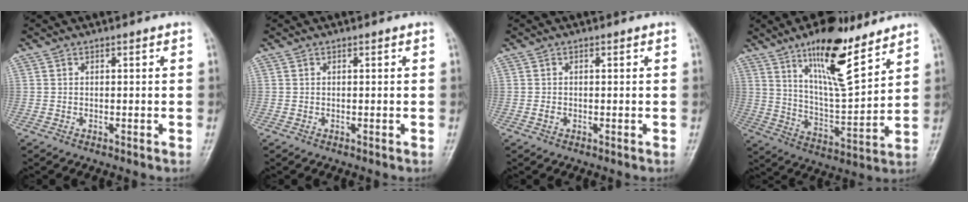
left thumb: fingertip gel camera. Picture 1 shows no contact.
{"total": 0.0}
{"total": 1.0, "force": [-0.2, 0.8, 0.6], "torque": [-0.009, 0.000, -0.005]}
{"total": 16.4, "force": [10.8, 4.8, 11.5], "torque": [-0.168, -0.070, 0.192]}